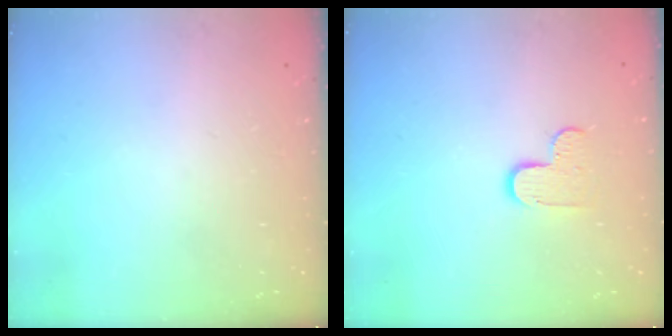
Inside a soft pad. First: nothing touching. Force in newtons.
{"total": 6.2, "press": 6.2, "slide": 0.3}